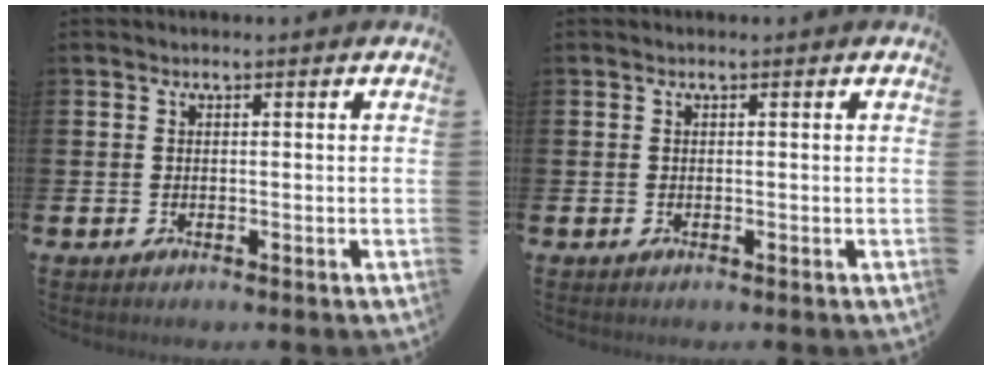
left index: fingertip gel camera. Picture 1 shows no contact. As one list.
[{"total": 0.0}]